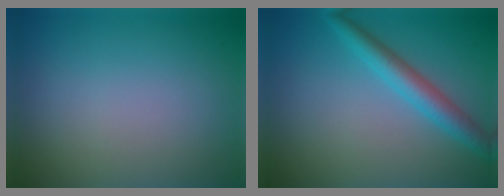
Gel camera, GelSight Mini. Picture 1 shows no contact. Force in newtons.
{"total": 3.3, "press": 3.3, "slide": 0.1}